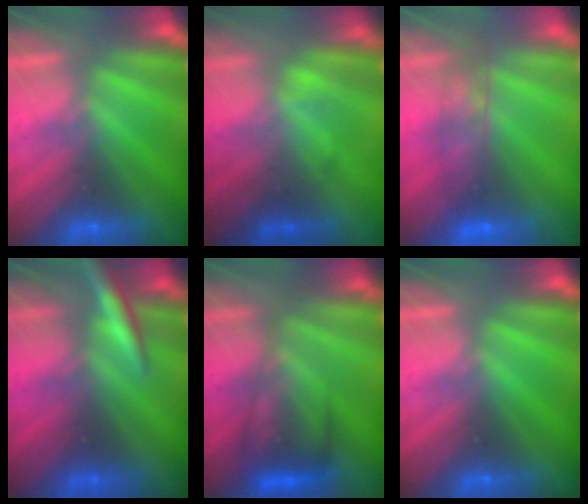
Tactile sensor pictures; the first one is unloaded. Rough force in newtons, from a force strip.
{"total": 2.1}
{"total": 7.1}
{"total": 3.0}
{"total": 6.3}
{"total": 0.0}